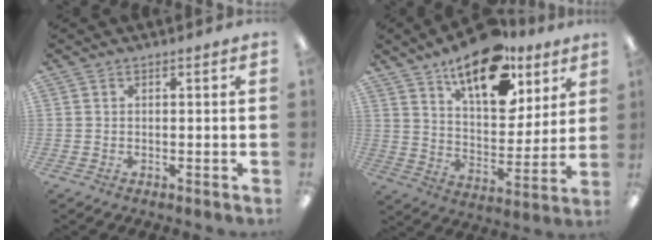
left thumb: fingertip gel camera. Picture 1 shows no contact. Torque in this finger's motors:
{"motor_torque": [0.64, 0.75, 1.31, -1.46, 0.33]}